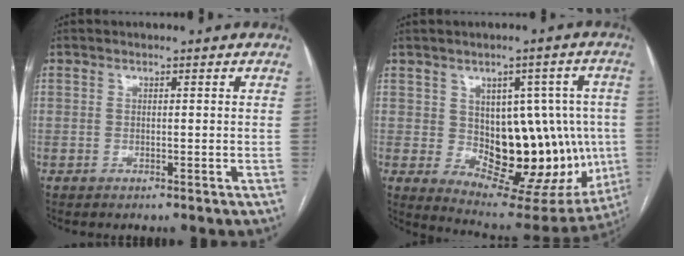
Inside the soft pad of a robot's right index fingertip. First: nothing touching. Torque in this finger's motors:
{"motor_torque": [2.14, 0.00, 0.29, 0.05]}